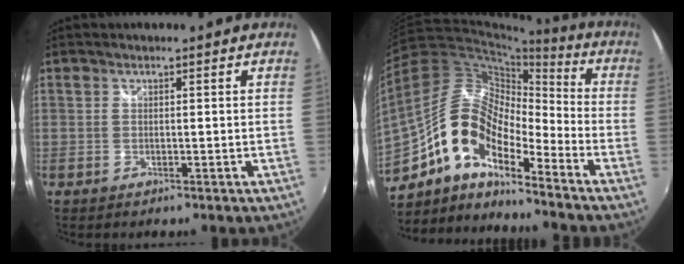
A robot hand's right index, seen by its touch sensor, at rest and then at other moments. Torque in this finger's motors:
{"motor_torque": [1.11, -1.03, 0.83, 0.21]}